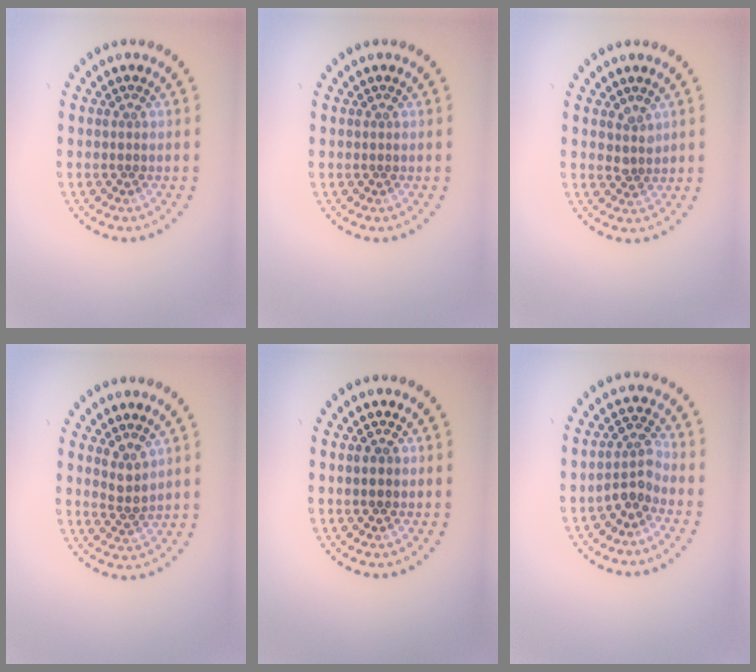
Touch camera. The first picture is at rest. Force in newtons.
{"total": 0.0}
{"total": 1.5, "press": 1.1, "slide": 0.9}
{"total": 2.0, "press": 1.6, "slide": 1.2}
{"total": 1.4, "press": 1.4, "slide": 0.2}
{"total": 2.6, "press": 2.1, "slide": 1.5}